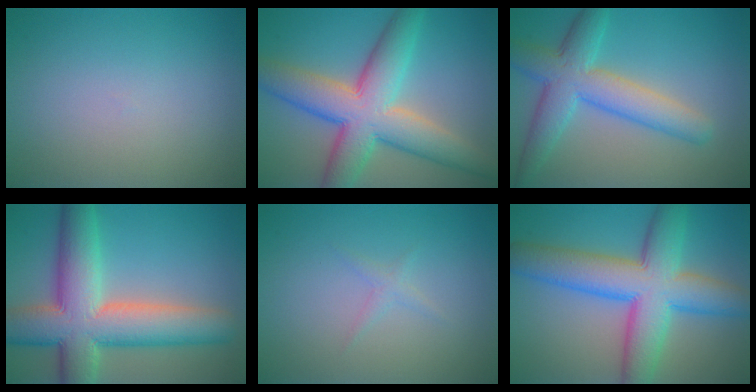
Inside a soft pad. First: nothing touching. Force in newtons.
{"total": 9.9, "press": 9.9, "slide": 0.5}
{"total": 6.5, "press": 6.5, "slide": 0.2}
{"total": 11.4, "press": 11.4, "slide": 0.7}
{"total": 0.9, "press": 0.9, "slide": 0.0}
{"total": 10.2, "press": 10.2, "slide": 0.2}